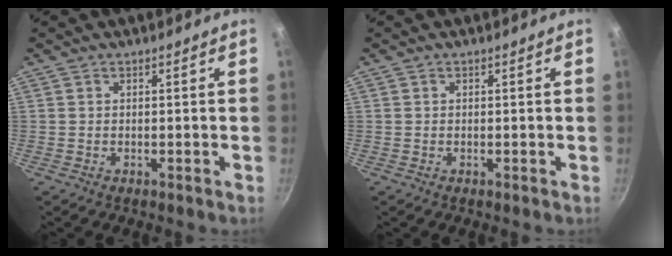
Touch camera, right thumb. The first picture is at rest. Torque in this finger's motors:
{"motor_torque": [0.06, 0.16, -0.26, 0.27, 0.03]}